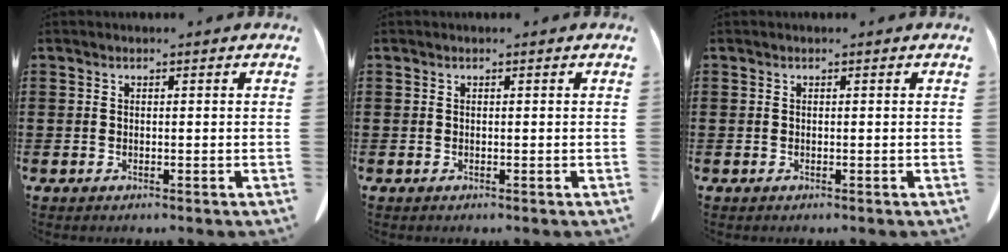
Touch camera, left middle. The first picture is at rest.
{"total": 0.0}
{"total": 0.0}